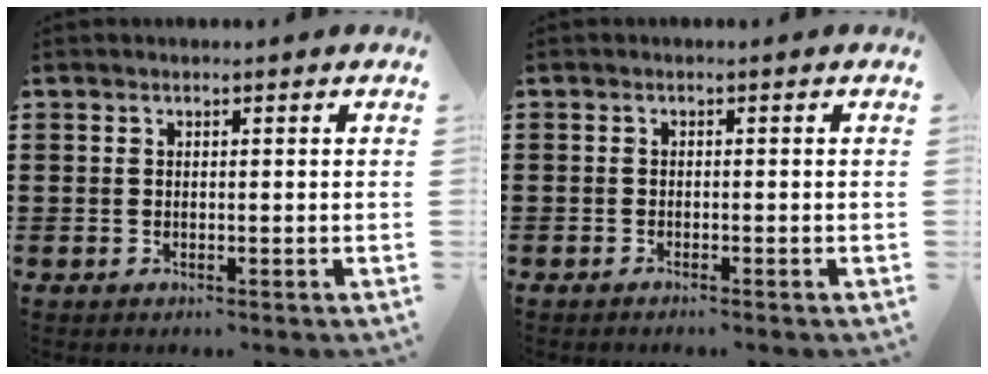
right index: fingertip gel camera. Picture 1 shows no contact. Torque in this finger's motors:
{"motor_torque": [-0.52, 1.27, -1.05, -0.09]}